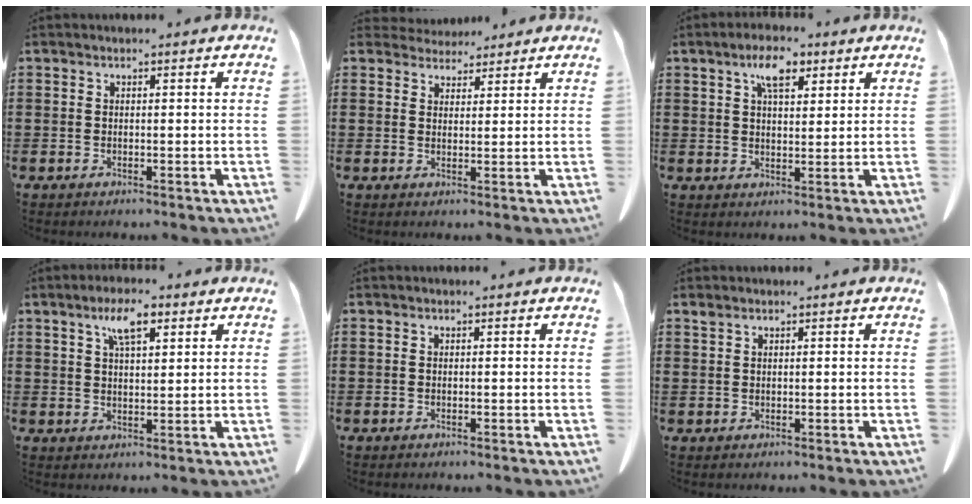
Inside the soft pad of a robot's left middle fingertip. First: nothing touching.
{"total": 3.4, "force": [3.2, 1.1, 0.3], "torque": [-0.007, -0.008, 0.058]}
{"total": 6.3, "force": [3.7, 2.6, 4.4], "torque": [-0.073, 0.002, 0.060]}
{"total": 6.1, "force": [3.5, 1.9, 4.6], "torque": [-0.090, 0.007, 0.058]}
{"total": 0.0}
{"total": 0.7, "force": [0.5, 0.3, 0.2], "torque": [-0.008, 0.002, 0.010]}